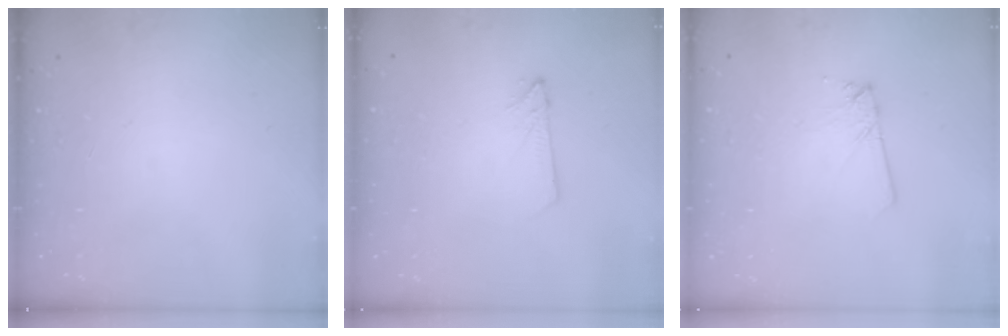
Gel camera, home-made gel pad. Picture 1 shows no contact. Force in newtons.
{"total": 2.8, "press": 2.8, "slide": 0.3}
{"total": 3.5, "press": 3.5, "slide": 0.4}